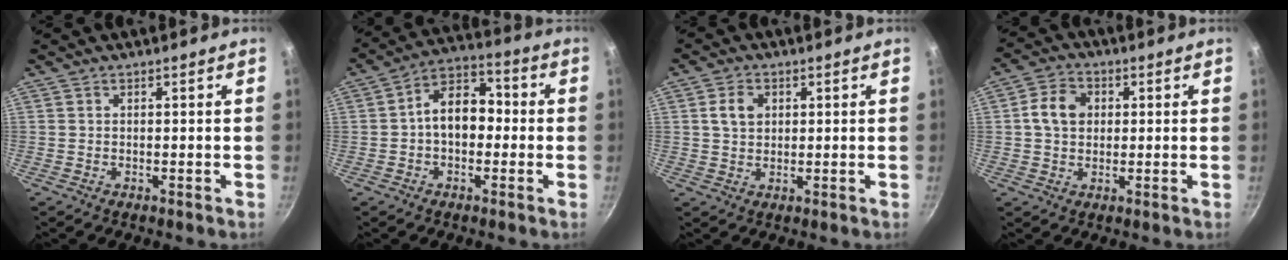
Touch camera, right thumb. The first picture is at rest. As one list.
[{"total": 10.2, "force": [-0.6, 6.8, 7.6], "torque": [-0.096, 0.036, -0.024]}, {"total": 4.3, "force": [1.2, 3.2, 2.6], "torque": [-0.038, -0.001, 0.022]}, {"total": 6.8, "force": [1.0, 5.4, 4.1], "torque": [-0.063, 0.011, 0.013]}]